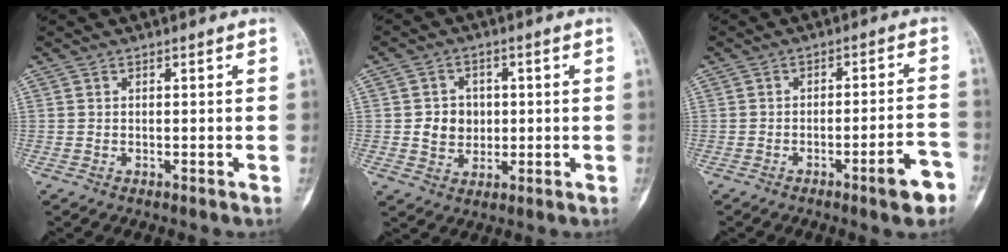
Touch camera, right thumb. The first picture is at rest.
{"total": 5.9, "force": [0.2, 5.3, 2.7], "torque": [-0.017, 0.003, 0.005]}
{"total": 7.1, "force": [-4.0, 1.2, 5.8], "torque": [-0.076, 0.030, -0.052]}